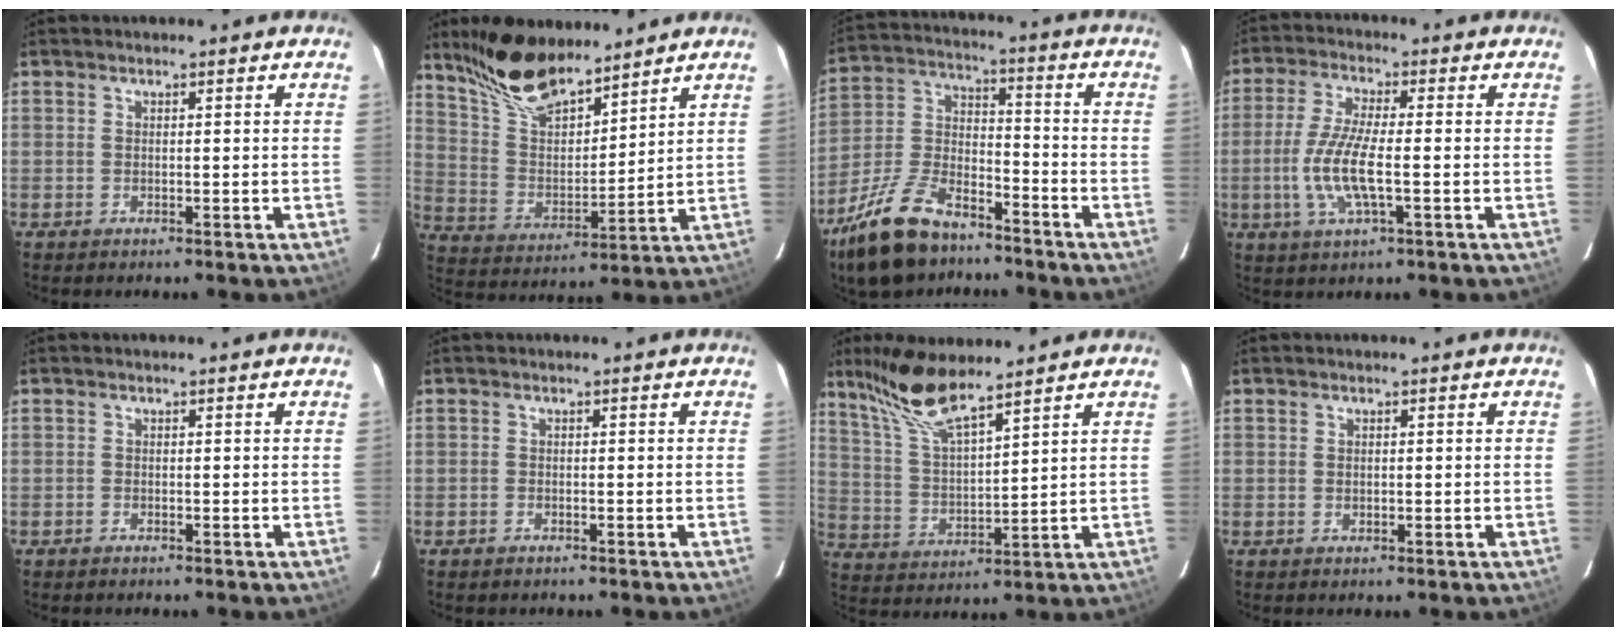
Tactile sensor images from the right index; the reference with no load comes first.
{"total": 16.2, "force": [13.0, 5.6, 7.8], "torque": [-0.156, 0.014, 0.253]}
{"total": 17.7, "force": [-12.4, 8.1, 9.8], "torque": [-0.217, 0.001, -0.227]}
{"total": 9.6, "force": [-2.0, 2.1, 9.2], "torque": [-0.190, -0.005, -0.041]}
{"total": 0.6, "force": [-0.5, 0.3, 0.0], "torque": [-0.002, 0.001, -0.010]}
{"total": 1.0, "force": [-0.8, 0.6, 0.0], "torque": [-0.005, 0.002, -0.012]}
{"total": 11.5, "force": [9.2, 1.8, 6.7], "torque": [-0.131, 0.007, 0.189]}
{"total": 0.6, "force": [0.1, 0.5, 0.3], "torque": [-0.002, 0.003, 0.003]}